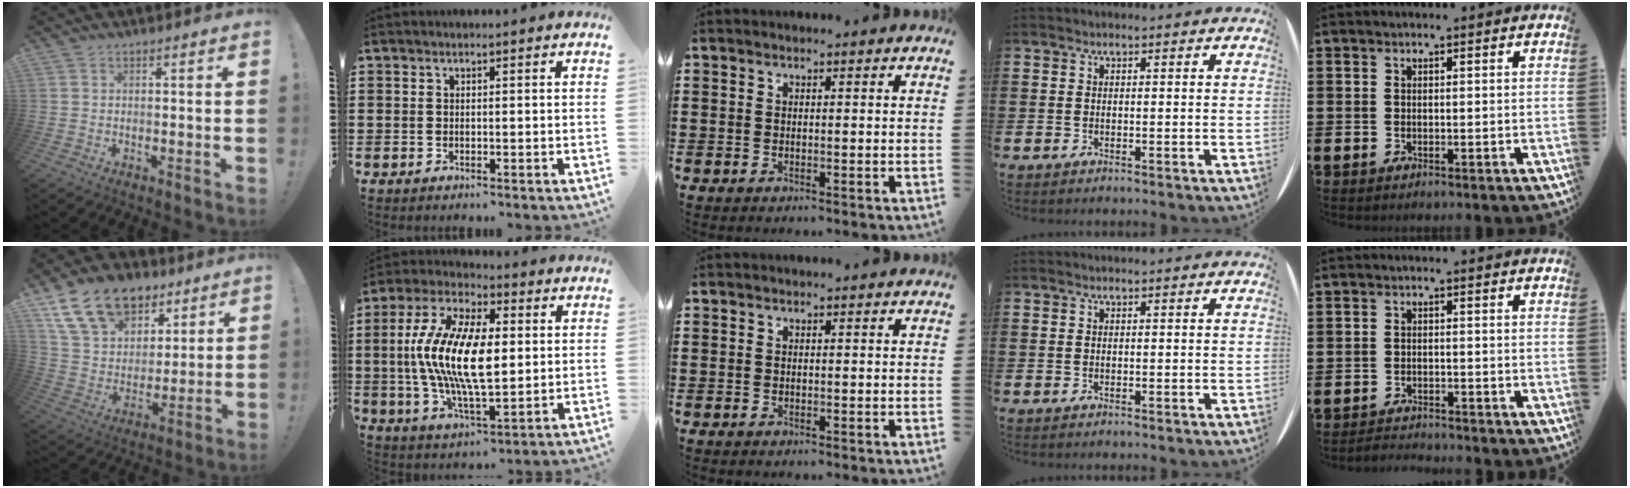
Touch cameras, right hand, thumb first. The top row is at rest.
{"thumb": {"total": 19.1, "force": [11.3, 12.5, 8.9], "torque": [-0.148, -0.058, 0.220]}, "index": {"total": 14.6, "force": [0.4, 6.2, 13.2], "torque": [-0.289, -0.006, 0.003]}, "little": {"total": 1.8, "force": [-1.7, -0.1, -0.2], "torque": [-0.002, 0.004, -0.038]}}